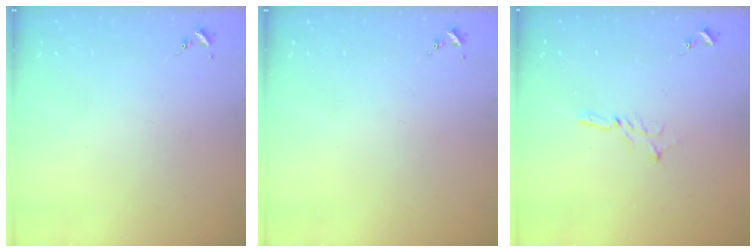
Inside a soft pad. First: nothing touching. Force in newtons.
{"total": 0.0}
{"total": 2.0, "press": 2.0, "slide": 0.2}